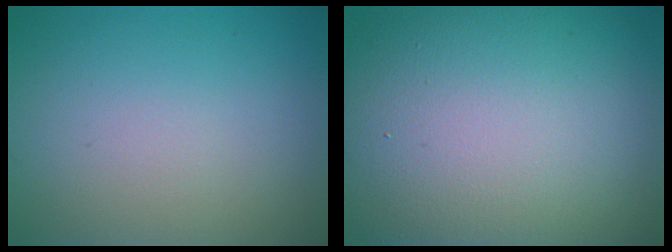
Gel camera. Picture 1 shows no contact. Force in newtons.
{"total": 17.9, "press": 17.9, "slide": 0.9}